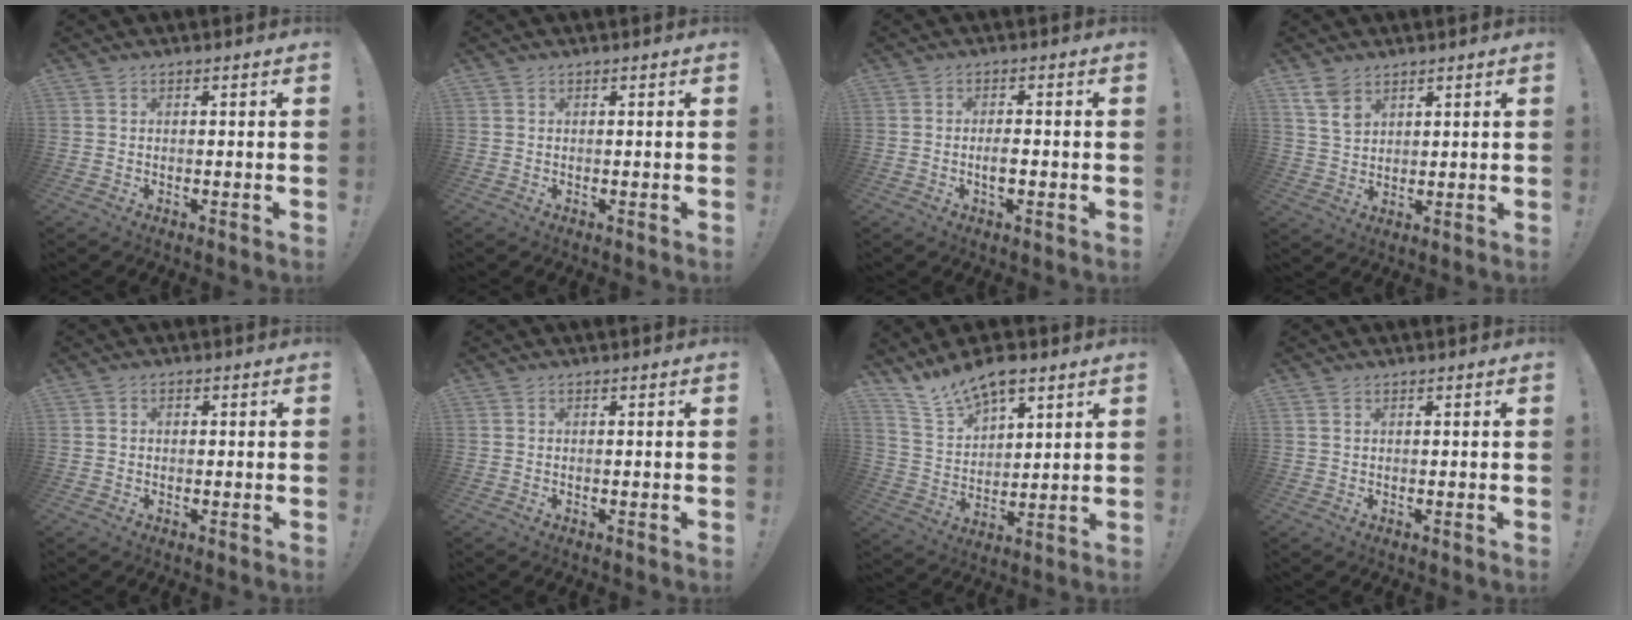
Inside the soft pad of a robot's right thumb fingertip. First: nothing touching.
{"total": 0.0}
{"total": 3.1, "force": [-1.0, 1.0, 2.8], "torque": [-0.041, 0.000, -0.018]}
{"total": 6.8, "force": [4.4, 3.9, 3.3], "torque": [-0.057, -0.016, 0.085]}
{"total": 1.2, "force": [-0.3, 1.0, 0.5], "torque": [-0.015, 0.008, -0.005]}
{"total": 0.0}
{"total": 11.6, "force": [9.4, 5.0, 4.7], "torque": [-0.094, -0.061, 0.177]}
{"total": 0.7, "force": [0.5, 0.5, 0.3], "torque": [-0.012, 0.003, 0.010]}